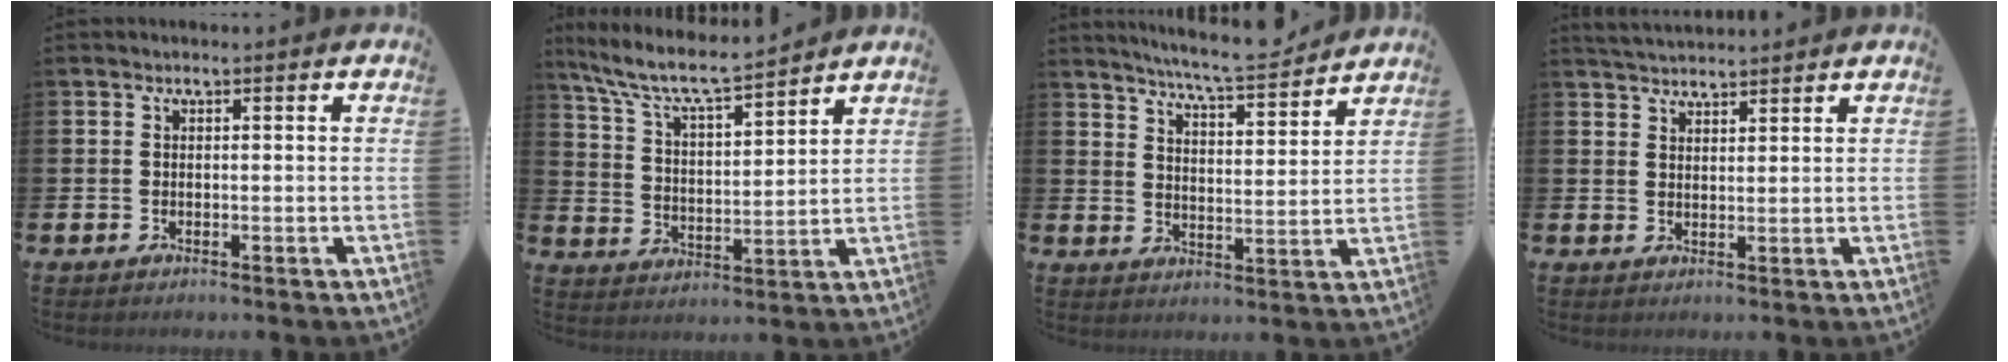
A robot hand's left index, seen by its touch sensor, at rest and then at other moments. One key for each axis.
{"total": 8.2, "fx": 7.5, "fy": 0.9, "fz": 3.2, "tx": -0.098, "ty": -0.045, "tz": 0.131}
{"total": 7.2, "fx": 6.9, "fy": 0.1, "fz": 2.0, "tx": -0.050, "ty": -0.047, "tz": 0.121}
{"total": 3.4, "fx": 3.4, "fy": 0.5, "fz": 0.3, "tx": -0.012, "ty": -0.013, "tz": 0.063}